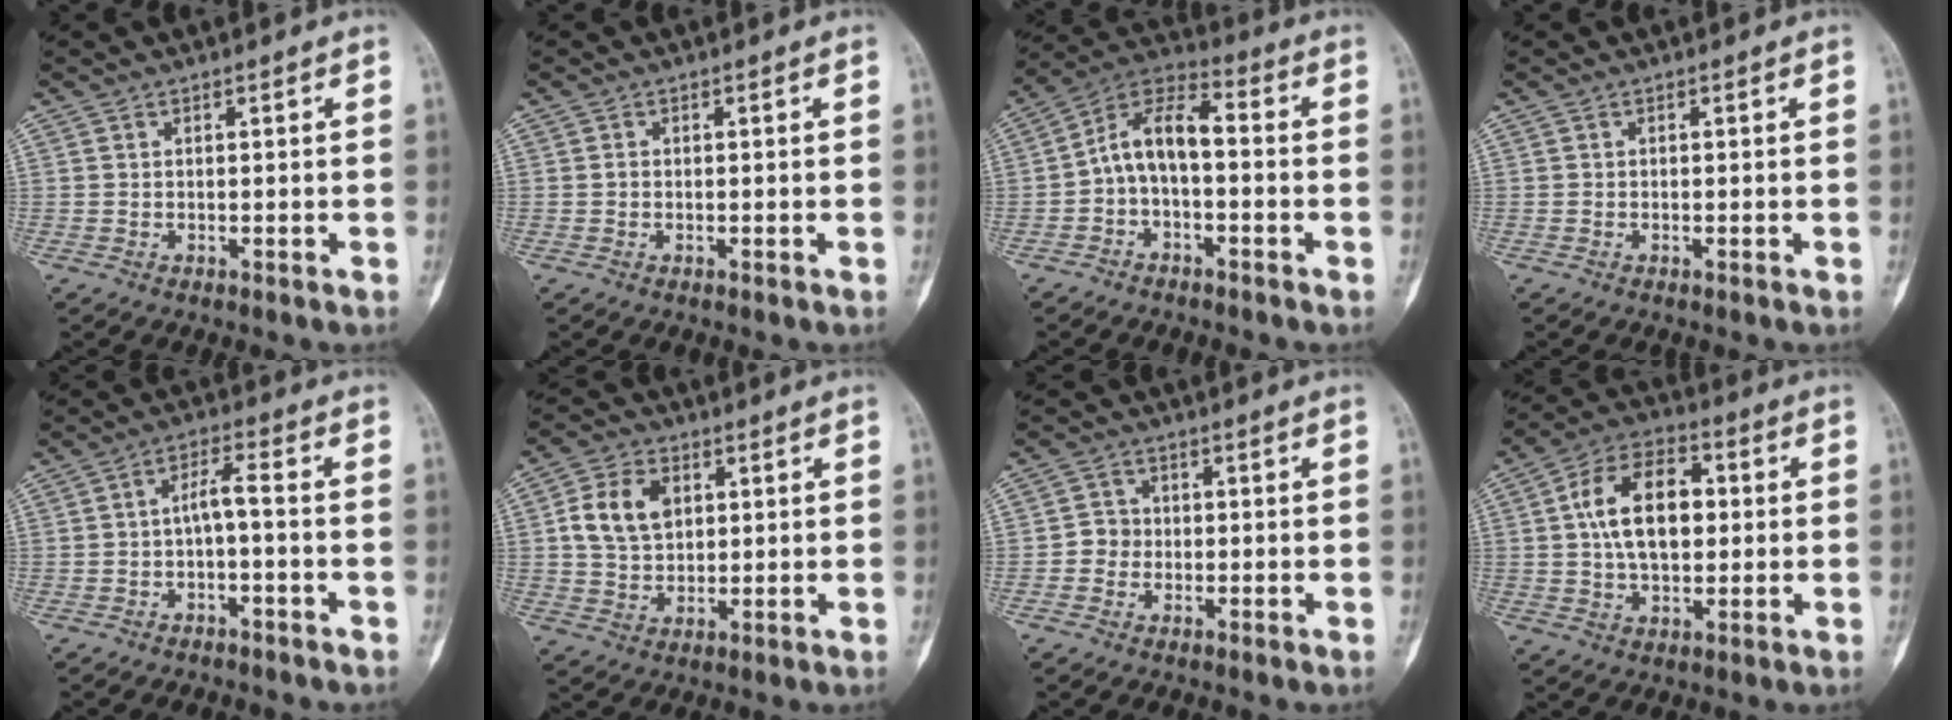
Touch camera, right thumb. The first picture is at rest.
{"total": 0.7, "force": [0.0, 0.6, 0.3], "torque": [-0.004, 0.002, -0.001]}
{"total": 9.5, "force": [-1.2, 5.1, 7.9], "torque": [-0.137, 0.048, -0.036]}
{"total": 0.0}
{"total": 4.1, "force": [-1.4, 1.1, 3.7], "torque": [-0.069, 0.033, -0.027]}
{"total": 9.6, "force": [2.2, 6.9, 6.3], "torque": [-0.104, 0.002, 0.040]}
{"total": 3.2, "force": [-0.7, 3.0, 0.9], "torque": [0.006, 0.011, -0.021]}
{"total": 14.4, "force": [1.6, 8.7, 11.3], "torque": [-0.178, 0.019, 0.021]}